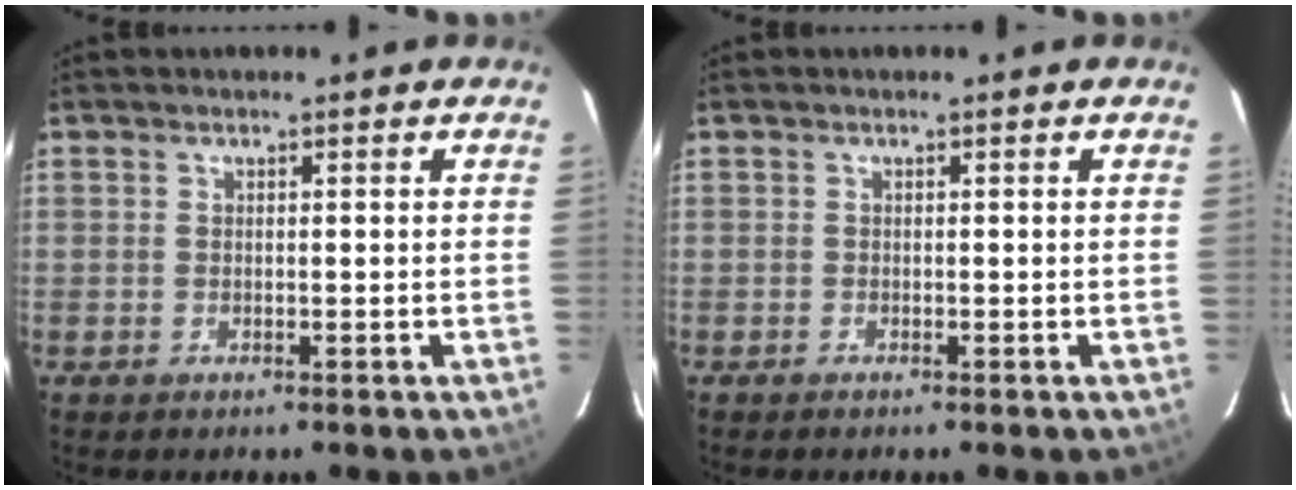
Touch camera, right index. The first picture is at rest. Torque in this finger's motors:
{"motor_torque": [0.07, 0.00, -0.02, 0.00]}